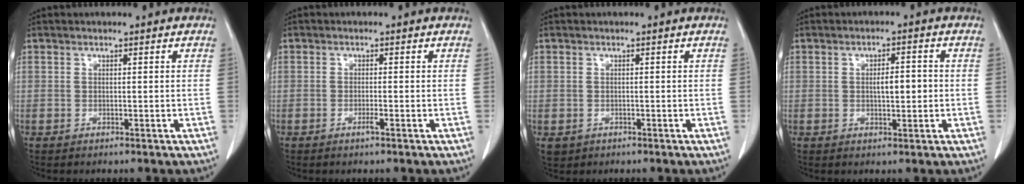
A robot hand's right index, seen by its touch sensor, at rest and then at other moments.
{"total": 1.2, "force": [-0.7, -0.1, 1.0], "torque": [-0.022, -0.001, -0.012]}
{"total": 2.0, "force": [-0.5, 1.9, 0.4], "torque": [-0.005, 0.002, 0.001]}
{"total": 5.0, "force": [-0.4, 1.1, 4.8], "torque": [-0.085, 0.006, -0.004]}